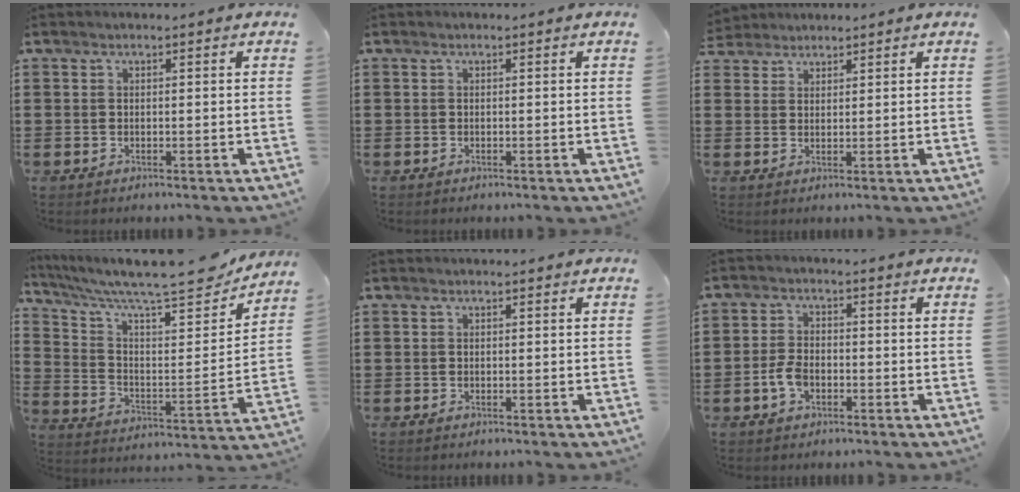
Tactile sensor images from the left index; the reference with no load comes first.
{"total": 0.0}
{"total": 2.3, "force": [2.0, 1.0, -0.3], "torque": [-0.005, 0.005, 0.040]}
{"total": 11.2, "force": [9.4, 1.8, 5.8], "torque": [-0.135, -0.061, 0.154]}
{"total": 0.0}
{"total": 3.8, "force": [-1.3, 2.2, 2.8], "torque": [-0.072, -0.004, -0.029]}